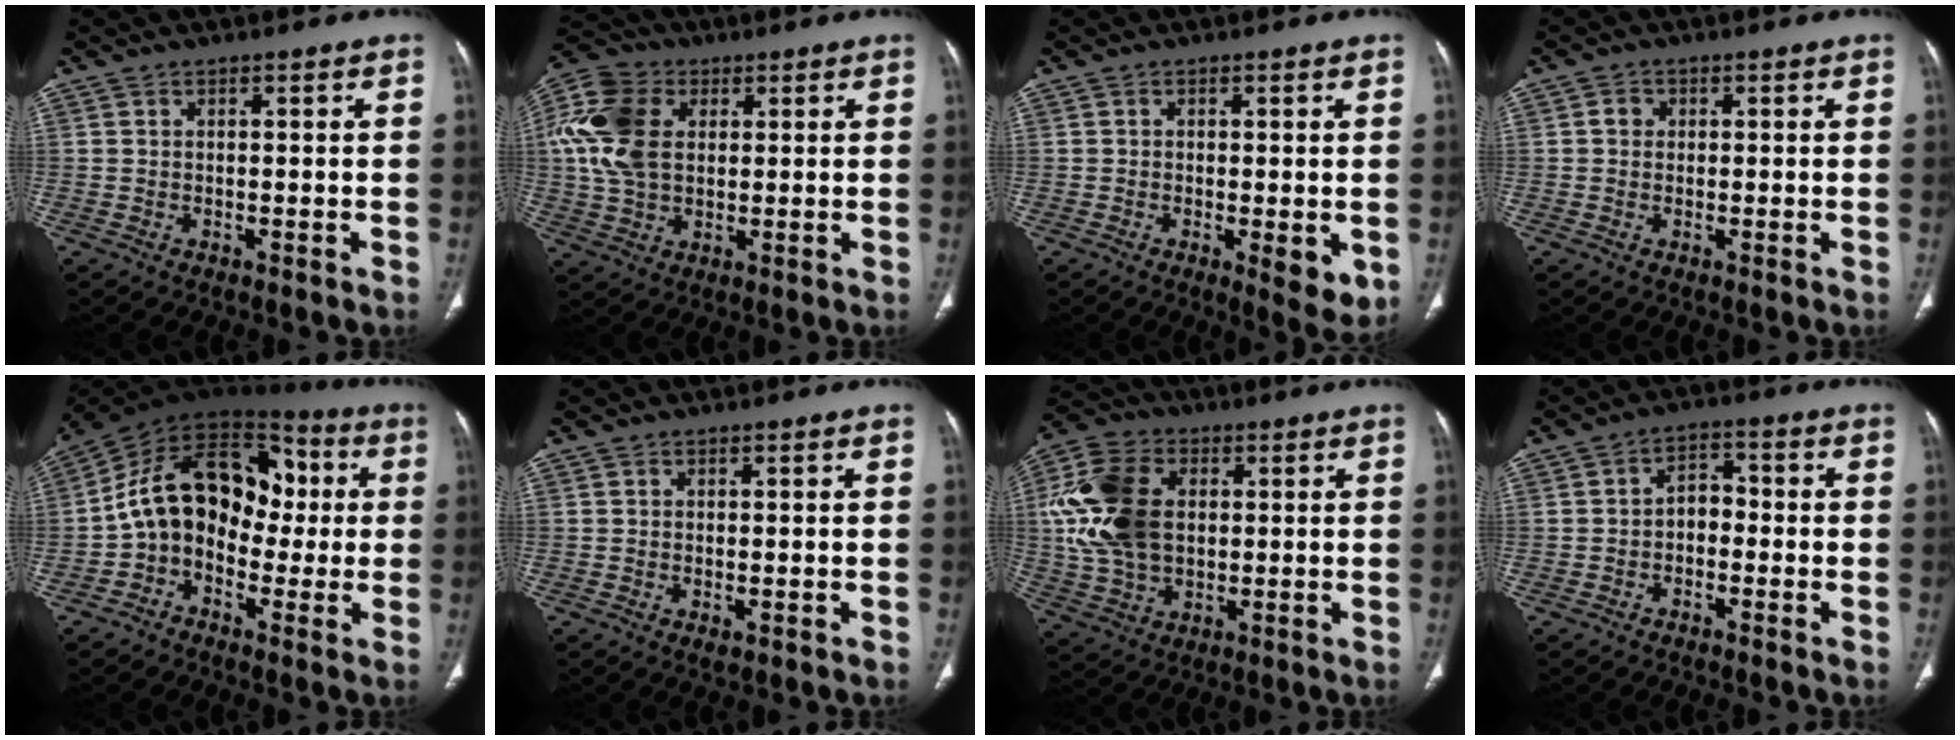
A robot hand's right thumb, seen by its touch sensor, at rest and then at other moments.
{"total": 14.5, "force": [2.7, 10.1, 10.0], "torque": [-0.206, 0.011, 0.047]}
{"total": 5.6, "force": [-1.3, 1.9, 5.1], "torque": [-0.067, -0.015, -0.015]}
{"total": 1.7, "force": [0.2, 1.5, 0.6], "torque": [-0.003, 0.003, 0.001]}
{"total": 17.0, "force": [-0.7, 12.4, 11.6], "torque": [-0.150, 0.053, -0.027]}
{"total": 1.1, "force": [-0.3, 0.6, 0.9], "torque": [-0.015, -0.003, -0.001]}
{"total": 16.4, "force": [2.0, 11.3, 11.8], "torque": [-0.228, 0.009, 0.038]}
{"total": 4.1, "force": [-1.1, 2.9, 2.6], "torque": [-0.022, 0.023, -0.029]}